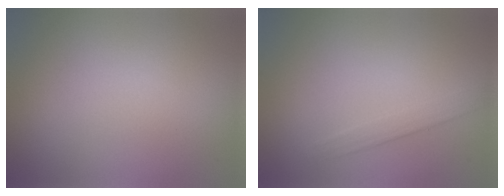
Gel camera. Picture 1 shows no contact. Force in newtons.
{"total": 1.5, "press": 1.5, "slide": 0.1}